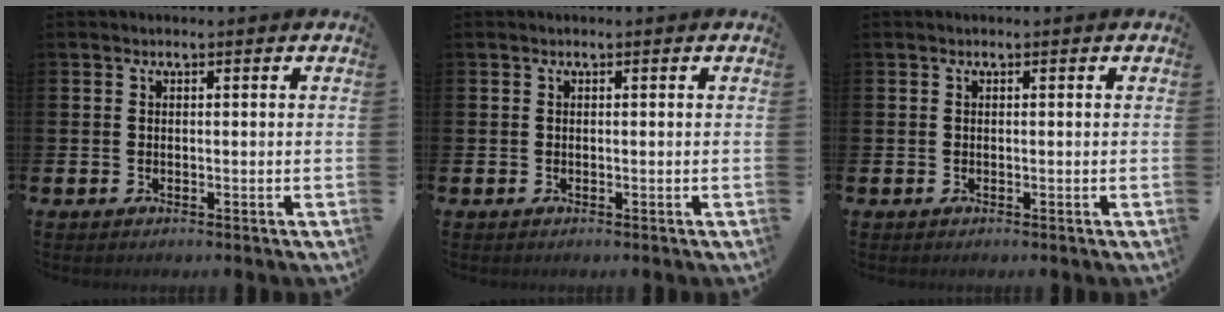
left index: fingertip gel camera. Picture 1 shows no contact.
{"total": 0.0}
{"total": 0.0}